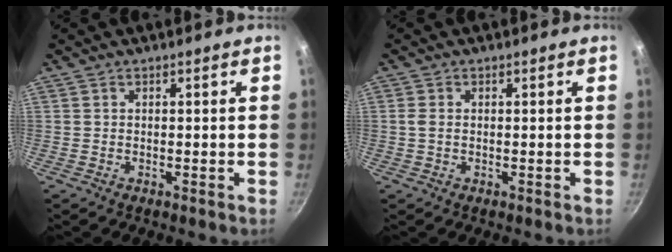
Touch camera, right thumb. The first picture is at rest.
{"total": 1.5, "force": [0.0, 1.0, 1.1], "torque": [-0.023, 0.001, -0.002]}